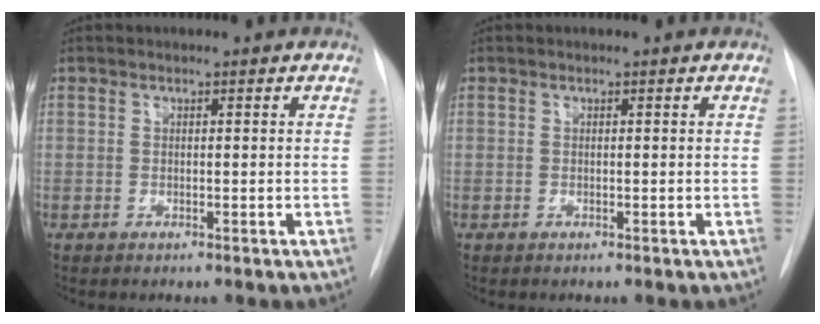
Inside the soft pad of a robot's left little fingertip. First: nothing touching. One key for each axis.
{"total": 0.0}